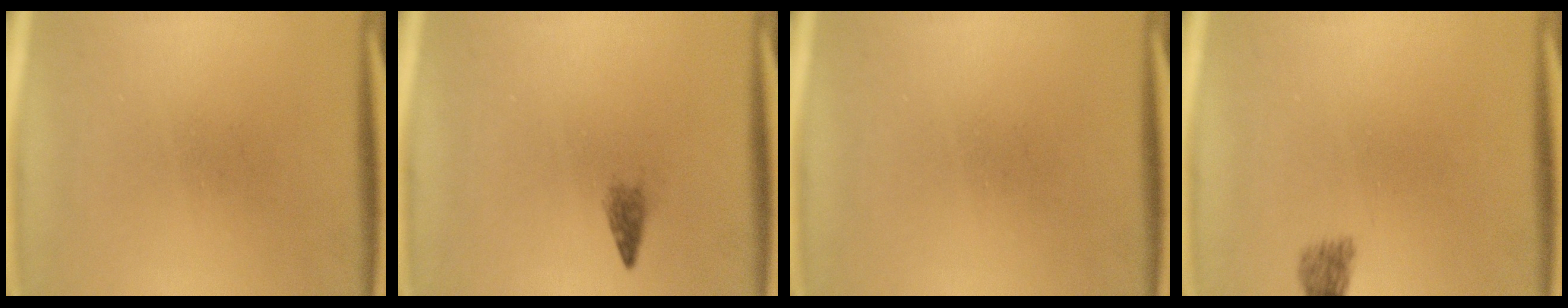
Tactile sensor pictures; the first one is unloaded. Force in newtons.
{"total": 1.3}
{"total": 0.0}
{"total": 2.1}